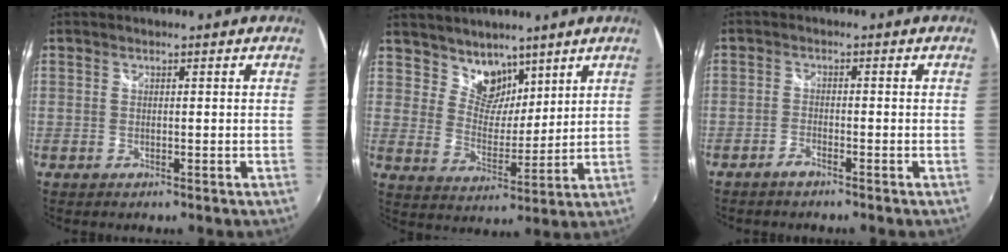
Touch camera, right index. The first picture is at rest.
{"total": 7.9, "force": [6.0, 4.7, 2.2], "torque": [-0.024, -0.002, 0.110]}
{"total": 2.0, "force": [-1.6, 0.6, 1.0], "torque": [-0.035, 0.000, -0.036]}